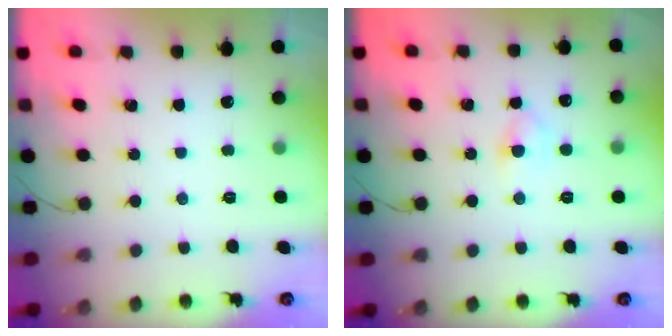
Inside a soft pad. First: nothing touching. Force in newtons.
{"total": 3.9, "press": 3.6, "slide": 1.5}